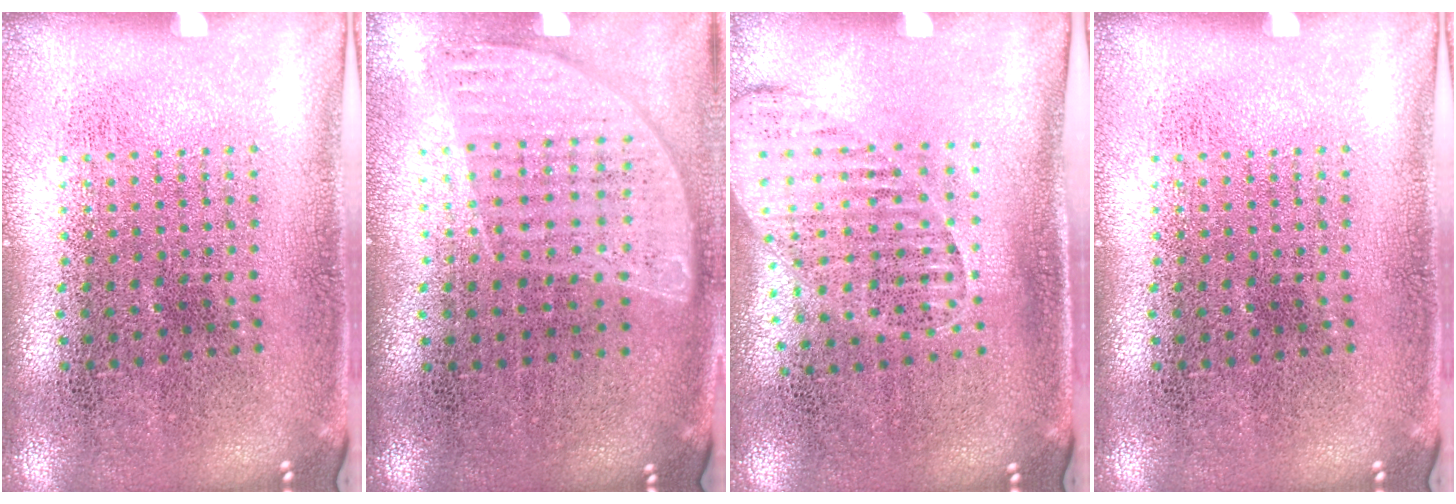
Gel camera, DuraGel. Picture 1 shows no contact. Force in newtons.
{"total": 0.8, "press": 0.8, "slide": 0.2}
{"total": 1.3, "press": 1.1, "slide": 0.7}
{"total": 0.0}